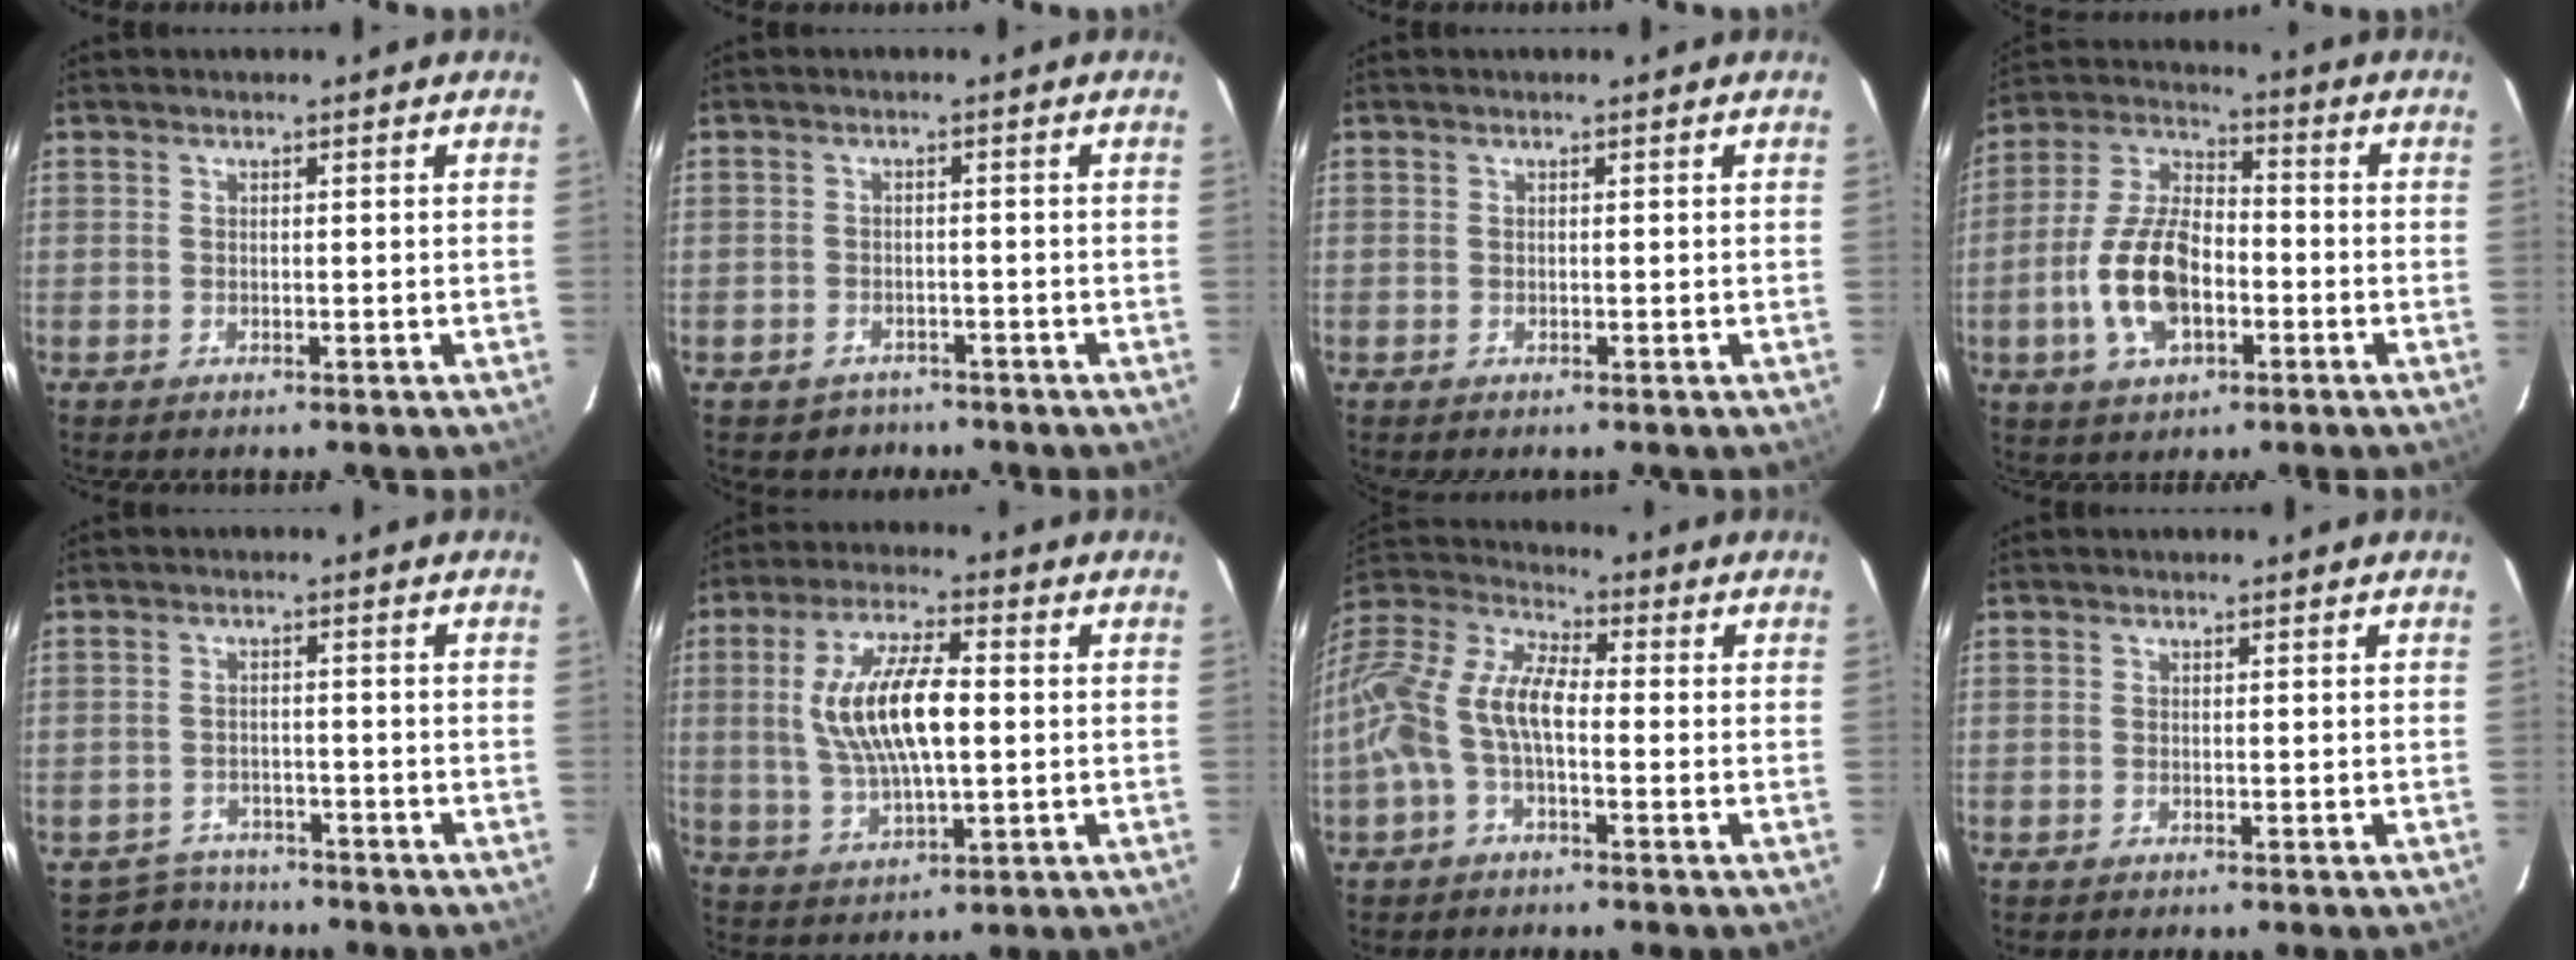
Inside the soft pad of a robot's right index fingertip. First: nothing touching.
{"total": 4.1, "force": [-2.9, 2.8, 0.2], "torque": [-0.015, 0.011, -0.039]}
{"total": 0.0}
{"total": 14.1, "force": [-4.1, 7.5, 11.3], "torque": [-0.235, 0.013, -0.073]}
{"total": 4.6, "force": [-3.9, 2.2, -0.5], "torque": [-0.006, 0.009, -0.065]}
{"total": 13.7, "force": [1.2, 5.1, 12.7], "torque": [-0.247, 0.006, 0.029]}
{"total": 13.2, "force": [-2.7, 5.9, 11.4], "torque": [-0.237, 0.014, -0.061]}
{"total": 0.0}